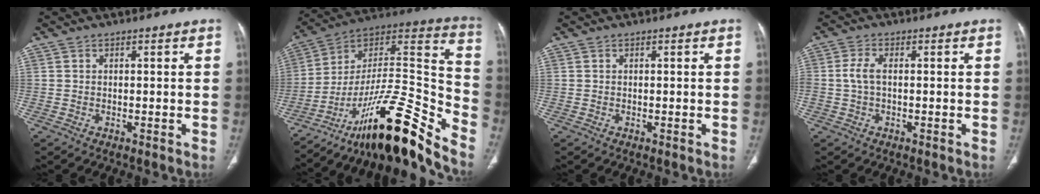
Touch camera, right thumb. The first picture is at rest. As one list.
[{"total": 24.4, "force": [-18.5, 4.4, 15.2], "torque": [-0.214, 0.126, -0.310]}, {"total": 0.0}, {"total": 3.5, "force": [0.0, 1.8, 3.0], "torque": [-0.076, 0.005, -0.004]}]